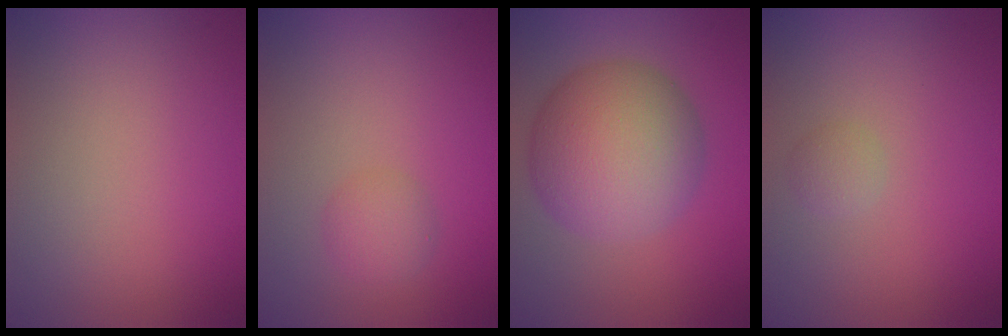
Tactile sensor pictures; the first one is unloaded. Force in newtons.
{"total": 1.9, "press": 1.9, "slide": 0.1}
{"total": 9.7, "press": 9.7, "slide": 0.1}
{"total": 1.0, "press": 1.0, "slide": 0.0}